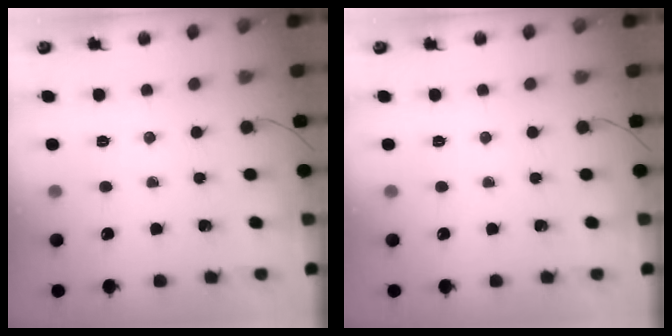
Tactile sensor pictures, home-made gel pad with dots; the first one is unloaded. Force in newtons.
{"total": 0.0}